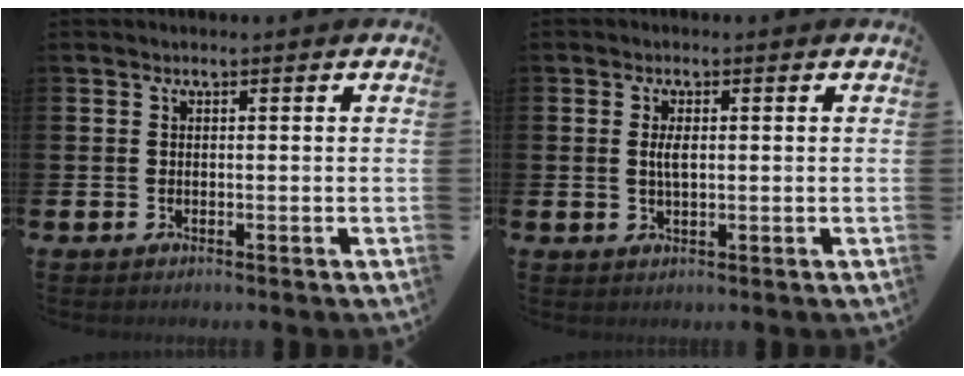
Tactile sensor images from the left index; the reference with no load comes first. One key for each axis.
{"total": 2.3, "fx": 0.5, "fy": 0.9, "fz": 2.0, "tx": -0.030, "ty": 0.000, "tz": 0.005}